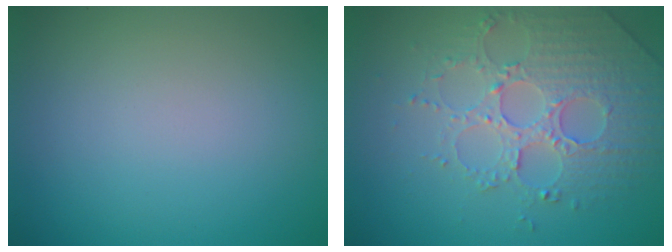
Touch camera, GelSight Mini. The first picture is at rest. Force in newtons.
{"total": 4.1, "press": 3.9, "slide": 1.2}